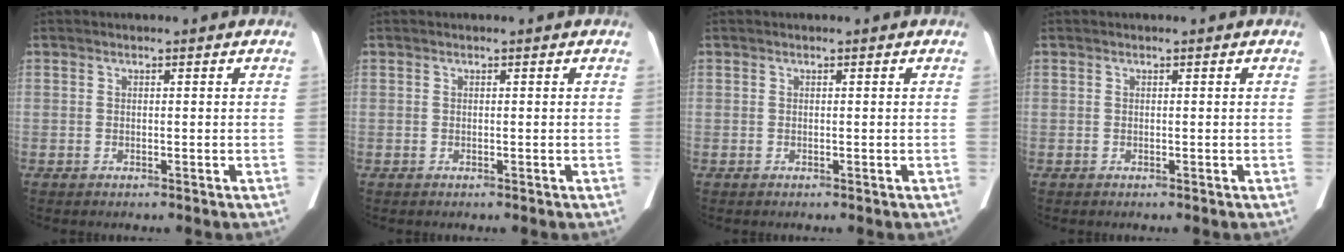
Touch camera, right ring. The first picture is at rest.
{"total": 0.0}
{"total": 0.0}
{"total": 0.0}